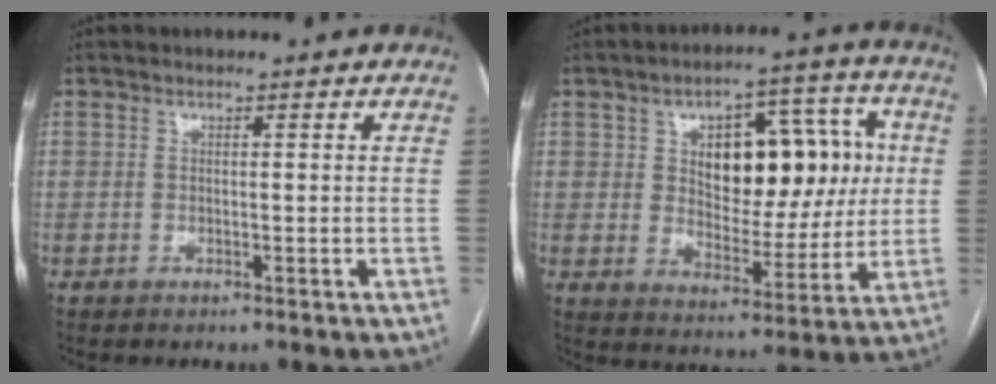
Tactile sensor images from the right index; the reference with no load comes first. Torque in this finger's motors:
{"motor_torque": [1.26, 0.88, 0.75, 0.10]}